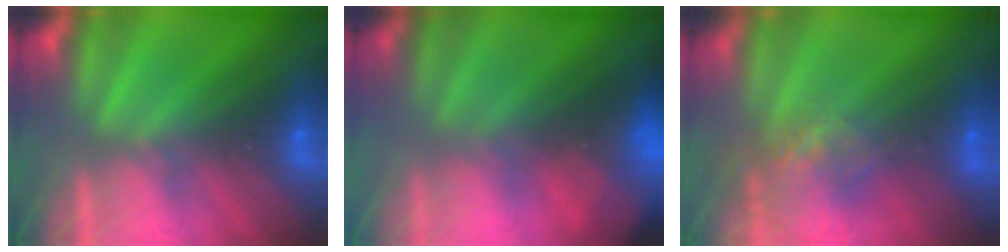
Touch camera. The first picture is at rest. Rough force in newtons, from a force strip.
{"total": 8.9}
{"total": 7.1}